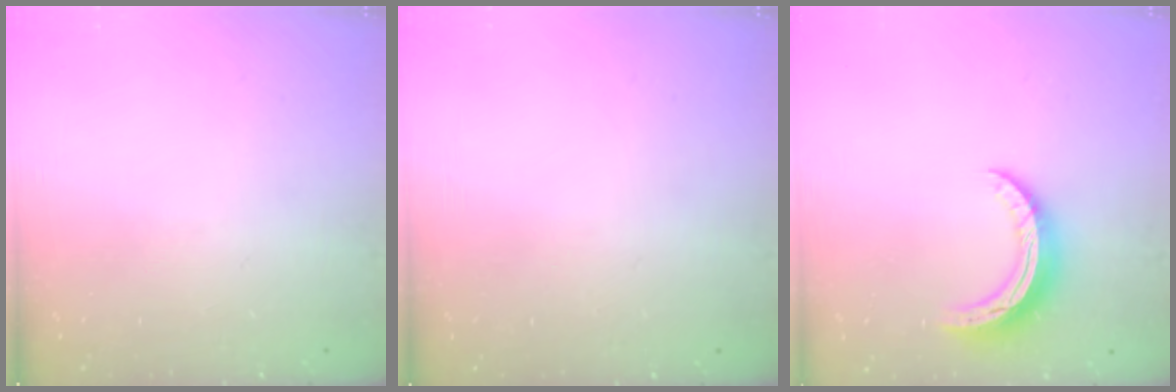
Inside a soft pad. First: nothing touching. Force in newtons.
{"total": 2.6, "press": 2.6, "slide": 0.2}
{"total": 9.9, "press": 9.9, "slide": 0.5}